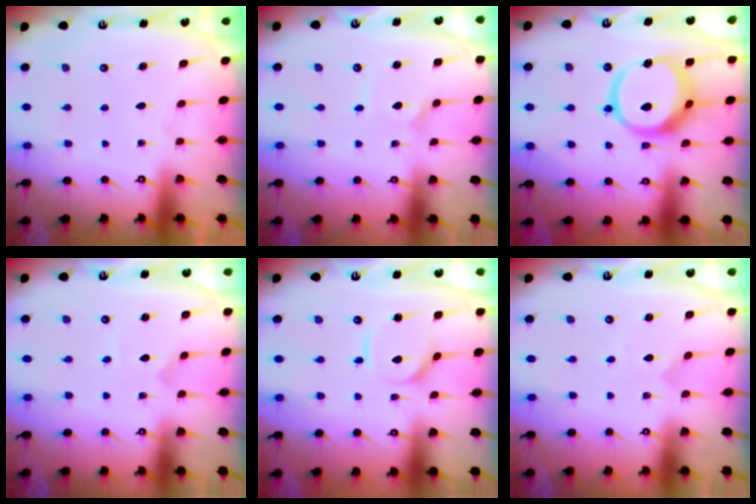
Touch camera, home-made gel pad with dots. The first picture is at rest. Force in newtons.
{"total": 2.3, "press": 2.3, "slide": 0.1}
{"total": 14.4, "press": 14.2, "slide": 2.3}
{"total": 0.8, "press": 0.8, "slide": 0.1}
{"total": 5.9, "press": 5.9, "slide": 0.6}
{"total": 0.0}